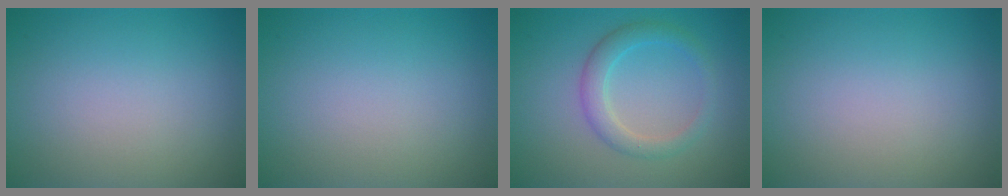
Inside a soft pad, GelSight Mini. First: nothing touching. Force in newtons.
{"total": 0.0}
{"total": 2.8, "press": 2.8, "slide": 0.3}
{"total": 0.0}